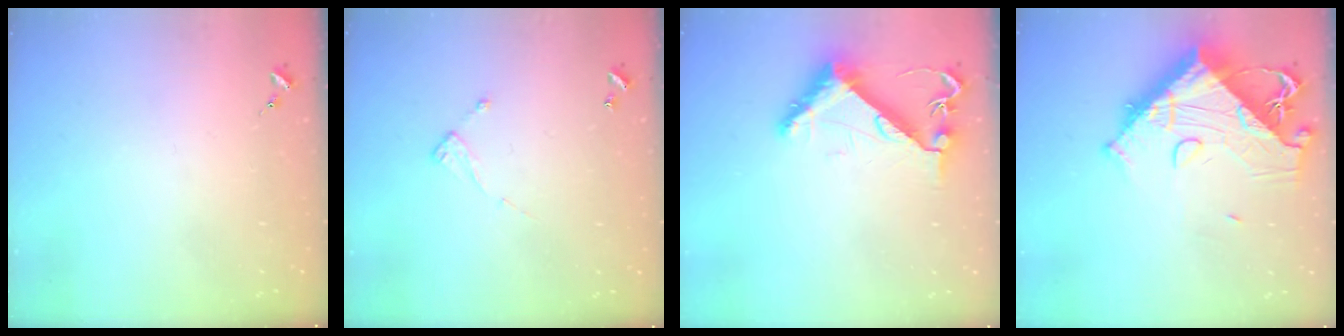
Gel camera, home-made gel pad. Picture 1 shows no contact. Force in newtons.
{"total": 6.4, "press": 6.4, "slide": 0.4}
{"total": 8.9, "press": 8.9, "slide": 0.3}
{"total": 20.0, "press": 19.9, "slide": 2.3}